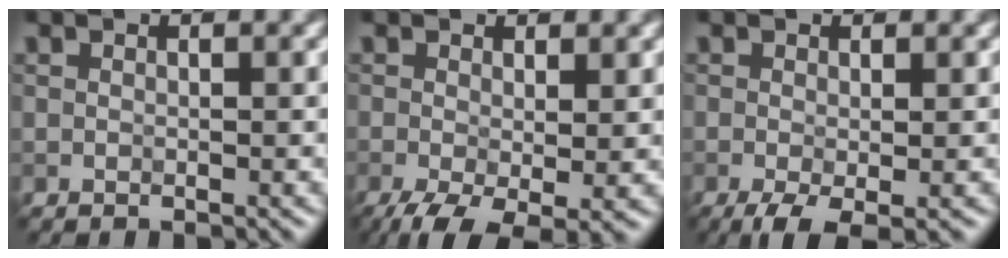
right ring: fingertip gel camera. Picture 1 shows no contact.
{"total": 5.2, "force": [-2.0, 1.9, 4.4], "torque": [-0.088, -0.017, -0.033]}
{"total": 3.1, "force": [-1.3, 0.7, 2.7], "torque": [-0.051, -0.009, -0.024]}